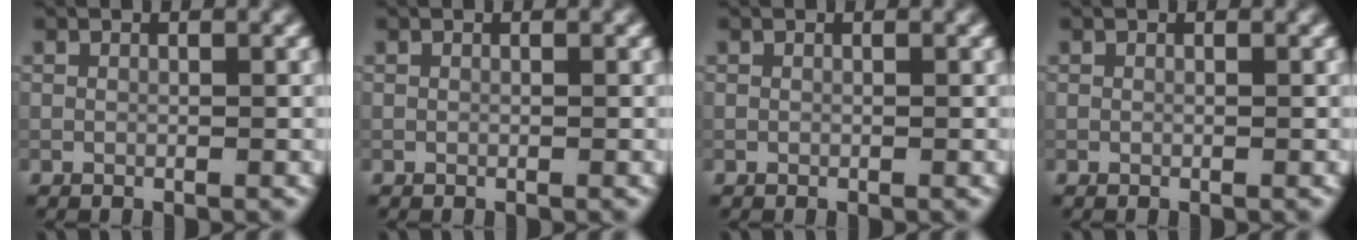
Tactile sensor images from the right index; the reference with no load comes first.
{"total": 0.0}
{"total": 0.0}
{"total": 0.0}